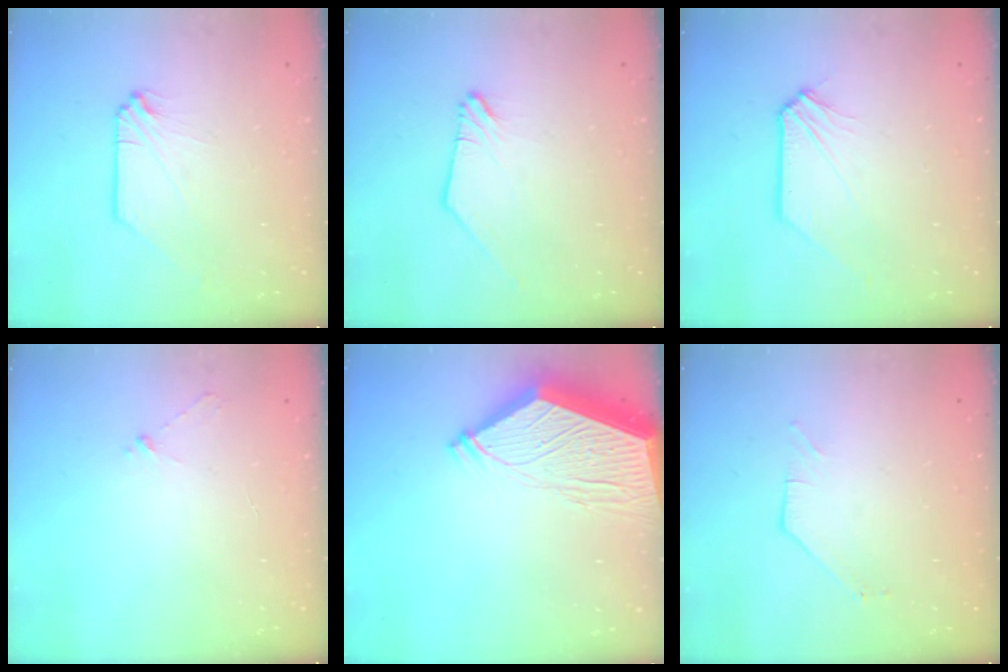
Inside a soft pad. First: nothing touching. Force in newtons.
{"total": 0.0}
{"total": 1.2, "press": 1.1, "slide": 0.2}
{"total": 3.1, "press": 3.1, "slide": 0.4}
{"total": 14.3, "press": 14.2, "slide": 1.8}
{"total": 1.5, "press": 1.5, "slide": 0.3}